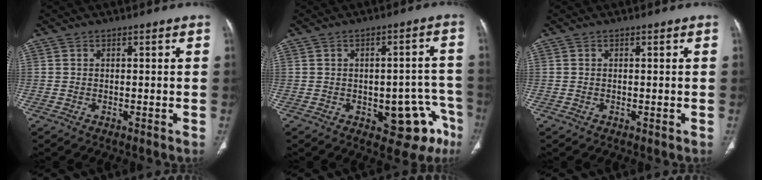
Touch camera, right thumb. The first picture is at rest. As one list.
[{"total": 11.6, "force": [-5.0, 6.1, 8.6], "torque": [-0.060, 0.040, -0.054]}, {"total": 0.0}]